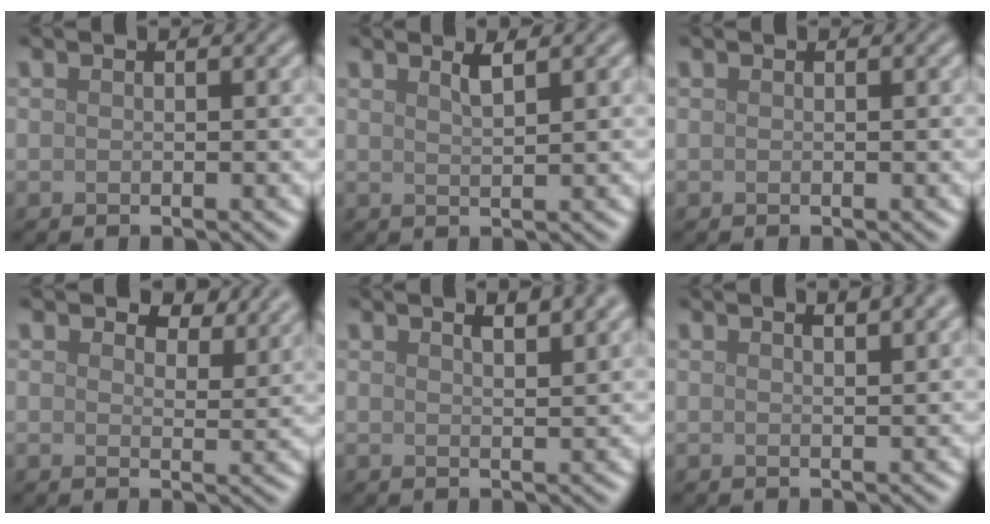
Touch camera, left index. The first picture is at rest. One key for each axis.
{"total": 1.6, "fx": 1.1, "fy": 0.4, "fz": 1.1, "tx": -0.010, "ty": 0.005, "tz": 0.014}
{"total": 0.0}
{"total": 3.9, "fx": 3.3, "fy": 1.4, "fz": 1.5, "tx": -0.031, "ty": -0.003, "tz": 0.042}
{"total": 4.0, "fx": 2.6, "fy": 1.3, "fz": 2.7, "tx": -0.015, "ty": 0.018, "tz": 0.018}
{"total": 2.7, "fx": 1.7, "fy": 0.8, "fz": 1.9, "tx": -0.011, "ty": 0.008, "tz": 0.014}